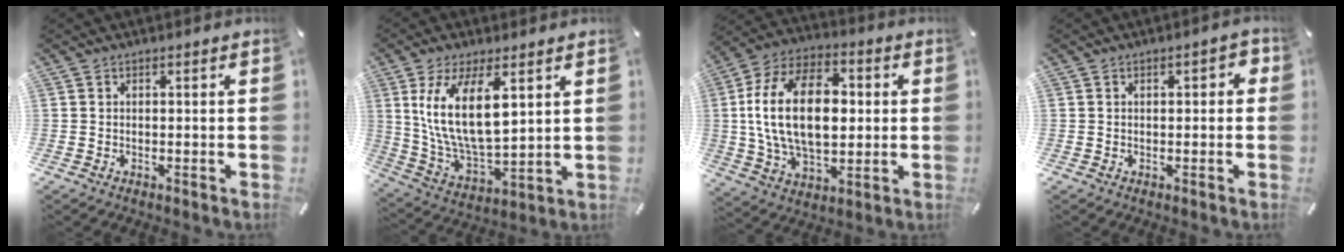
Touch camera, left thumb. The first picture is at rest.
{"total": 15.4, "force": [5.6, 6.9, 12.5], "torque": [-0.254, -0.020, 0.098]}
{"total": 22.0, "force": [1.3, 13.9, 17.0], "torque": [-0.351, 0.008, 0.016]}
{"total": 2.6, "force": [-0.1, 1.5, 2.1], "torque": [-0.032, 0.006, -0.005]}